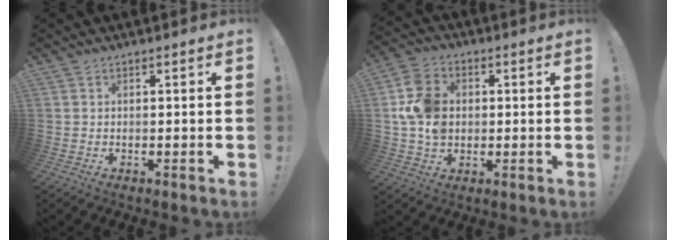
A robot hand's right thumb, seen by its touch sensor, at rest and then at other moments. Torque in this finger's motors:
{"motor_torque": [1.63, 1.98, 1.20, -0.38, 0.06]}